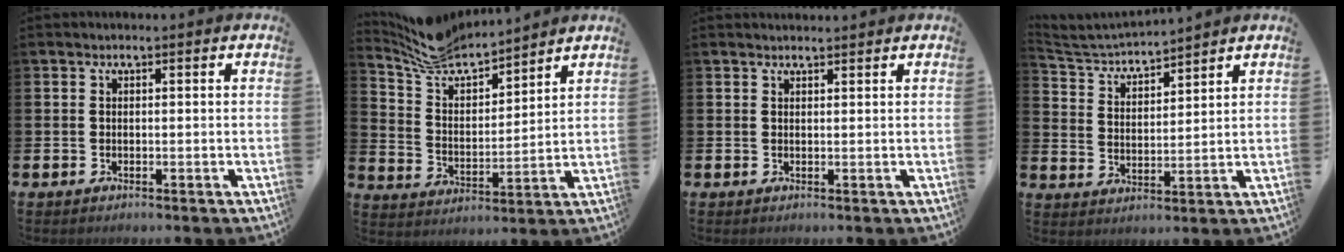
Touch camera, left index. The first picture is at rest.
{"total": 7.6, "force": [7.2, 1.9, 1.5], "torque": [-0.069, -0.041, 0.131]}
{"total": 1.2, "force": [1.2, 0.1, 0.1], "torque": [0.005, -0.002, 0.020]}
{"total": 4.1, "force": [4.1, 0.3, 0.3], "torque": [-0.026, -0.034, 0.069]}